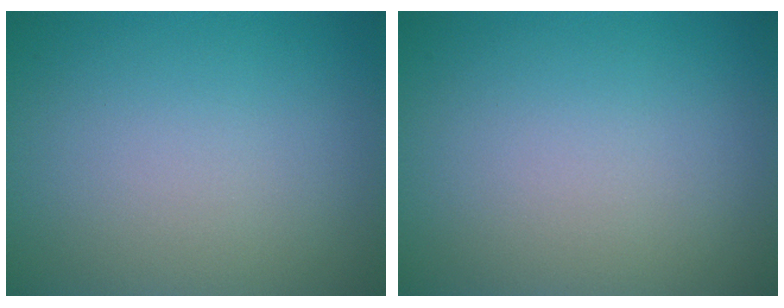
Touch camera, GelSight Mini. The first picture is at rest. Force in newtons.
{"total": 0.0}